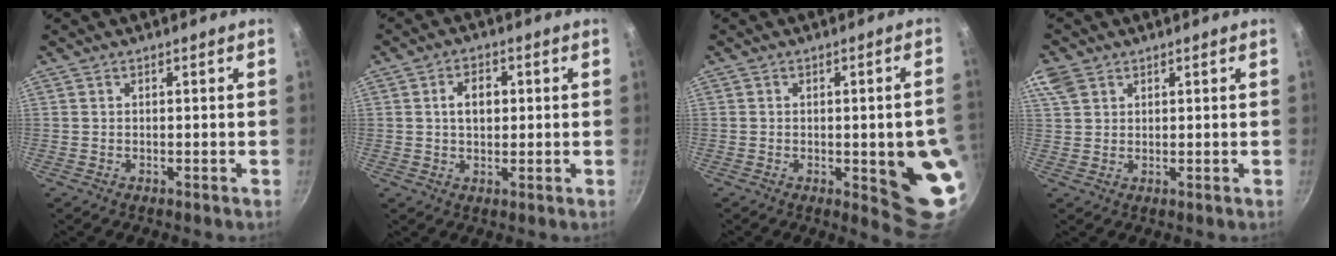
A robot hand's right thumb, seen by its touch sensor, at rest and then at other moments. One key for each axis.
{"total": 4.9, "fx": 0.7, "fy": 3.3, "fz": 3.5, "tx": -0.041, "ty": 0.009, "tz": 0.009}
{"total": 12.2, "fx": -2.0, "fy": 3.4, "fz": 11.5, "tx": -0.105, "ty": 0.005, "tz": -0.019}
{"total": 6.5, "fx": 3.4, "fy": 4.7, "fz": 3.0, "tx": -0.056, "ty": 0.012, "tz": 0.066}